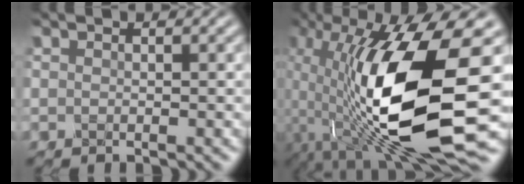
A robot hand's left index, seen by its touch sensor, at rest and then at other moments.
{"total": 15.1, "force": [-3.1, 4.1, 14.1], "torque": [-0.263, -0.016, -0.059]}